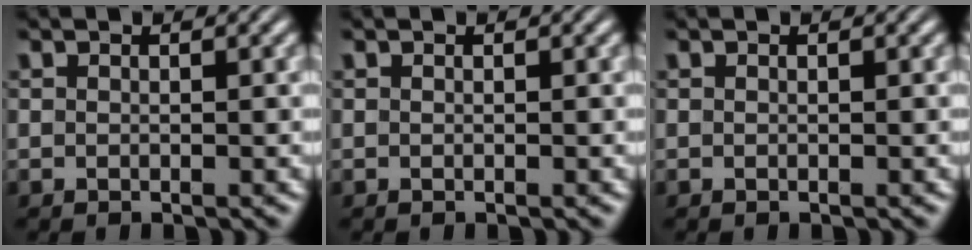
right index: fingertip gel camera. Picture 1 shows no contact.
{"total": 0.0}
{"total": 0.0}